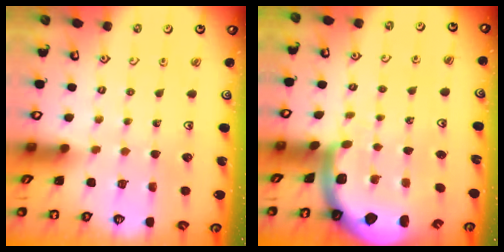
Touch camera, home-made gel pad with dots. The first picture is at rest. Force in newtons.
{"total": 3.5, "press": 3.5, "slide": 0.5}